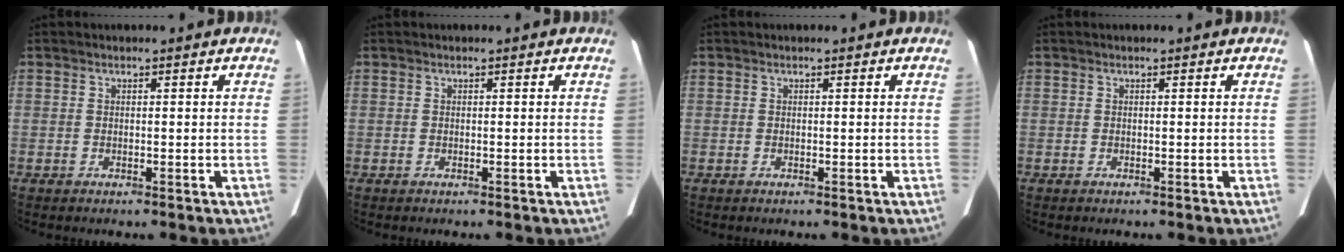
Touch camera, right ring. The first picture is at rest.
{"total": 0.0}
{"total": 0.0}
{"total": 0.0}